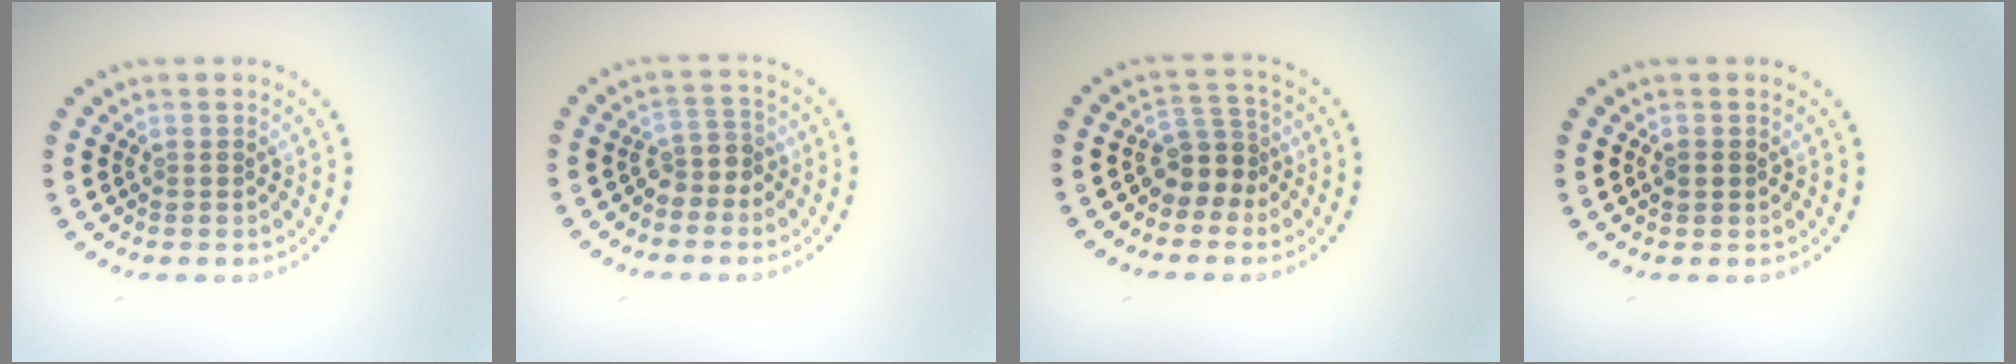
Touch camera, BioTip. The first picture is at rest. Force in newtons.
{"total": 2.3, "press": 1.7, "slide": 1.5}
{"total": 2.9, "press": 2.3, "slide": 1.8}
{"total": 1.0, "press": 0.9, "slide": 0.2}